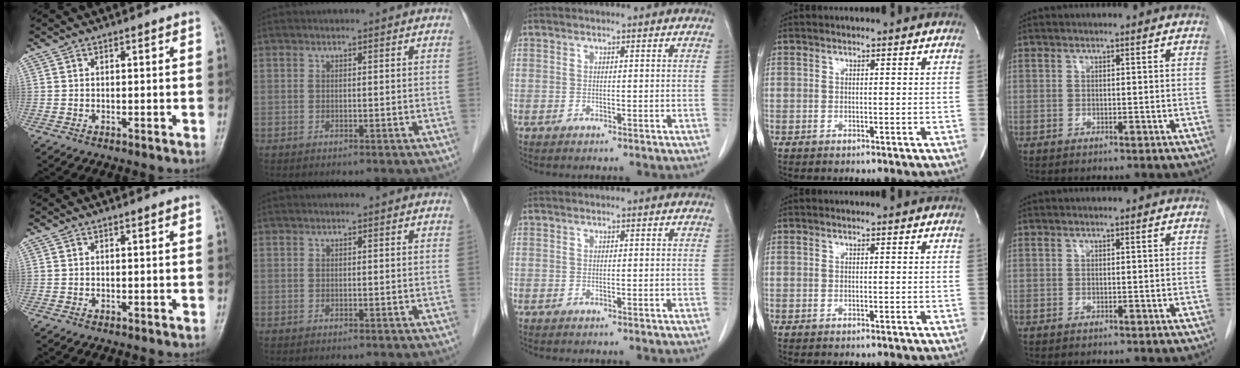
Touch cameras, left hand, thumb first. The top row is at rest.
{"index": {"total": 0.6, "force": [-0.6, 0.0, 0.0], "torque": [0.001, -0.006, -0.010]}}